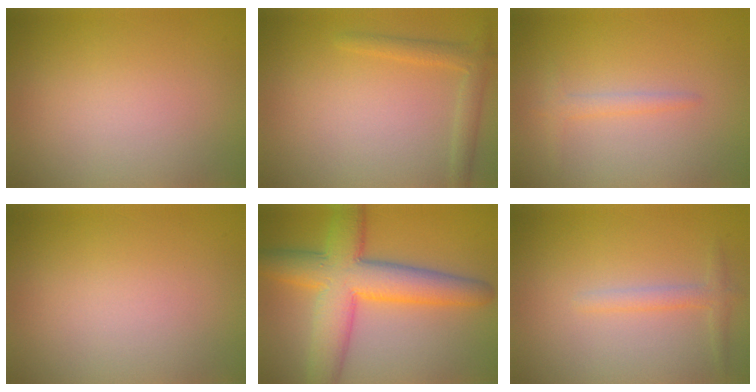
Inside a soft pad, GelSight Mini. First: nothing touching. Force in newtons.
{"total": 2.0, "press": 2.0, "slide": 0.1}
{"total": 1.3, "press": 1.3, "slide": 0.1}
{"total": 0.0}
{"total": 9.3, "press": 9.3, "slide": 0.4}
{"total": 1.6, "press": 1.6, "slide": 0.1}